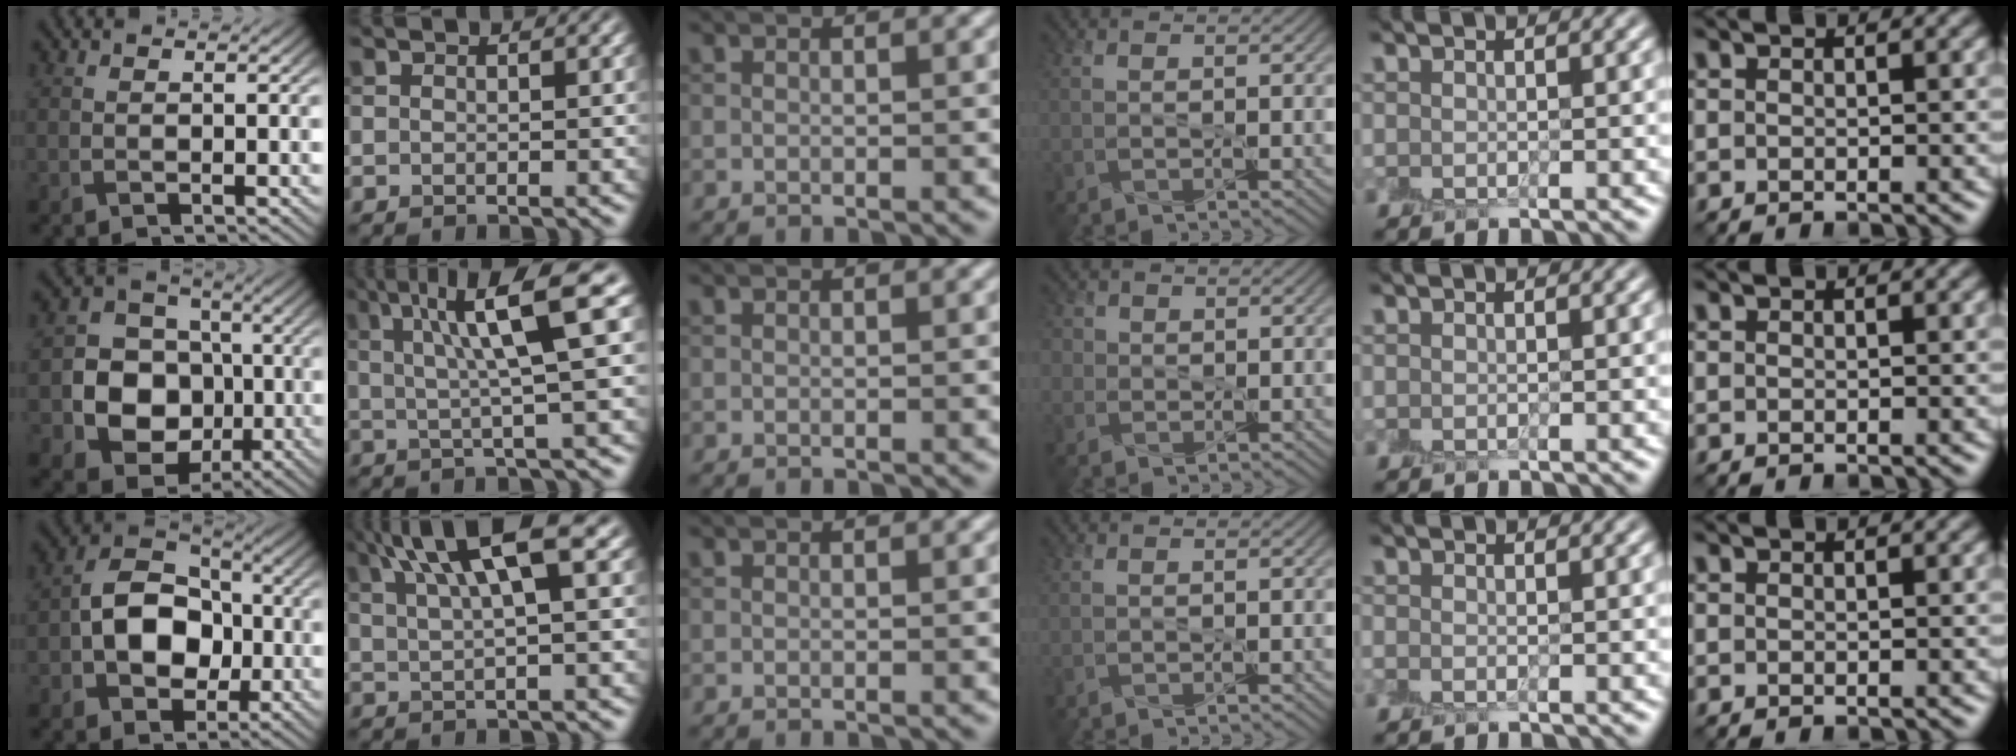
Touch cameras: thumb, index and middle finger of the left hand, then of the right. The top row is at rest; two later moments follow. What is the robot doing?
{"motion": "peel", "object": "small bumper sticker"}